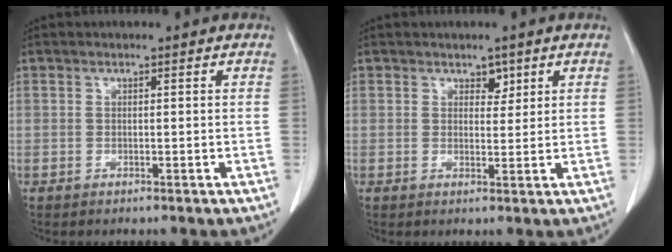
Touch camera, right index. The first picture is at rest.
{"total": 1.9, "force": [1.3, 1.2, 0.9], "torque": [-0.009, -0.003, 0.020]}